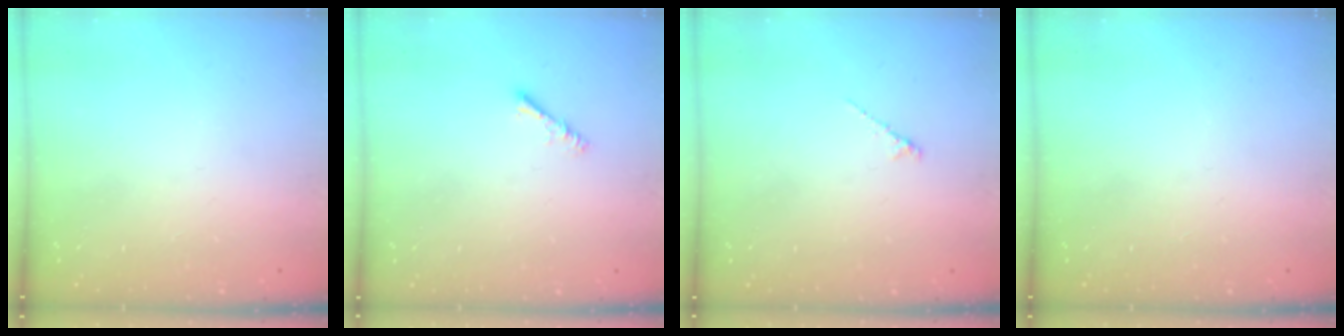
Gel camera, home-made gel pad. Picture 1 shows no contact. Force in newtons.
{"total": 2.3, "press": 2.3, "slide": 0.4}
{"total": 1.2, "press": 1.1, "slide": 0.4}
{"total": 0.0}